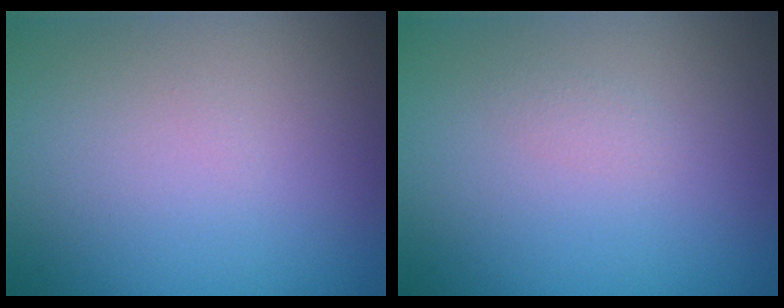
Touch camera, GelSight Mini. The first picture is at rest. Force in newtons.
{"total": 0.6, "press": 0.6, "slide": 0.0}